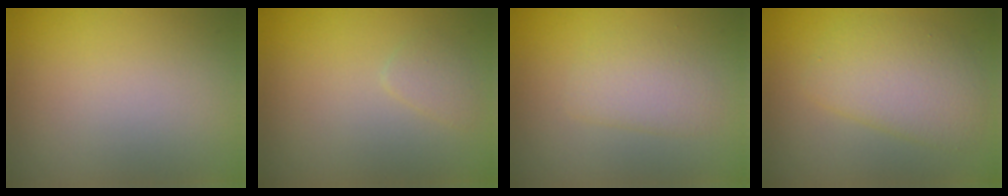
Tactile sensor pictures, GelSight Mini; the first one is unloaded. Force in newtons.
{"total": 1.1, "press": 1.1, "slide": 0.1}
{"total": 2.2, "press": 2.2, "slide": 0.1}
{"total": 4.4, "press": 4.4, "slide": 0.1}